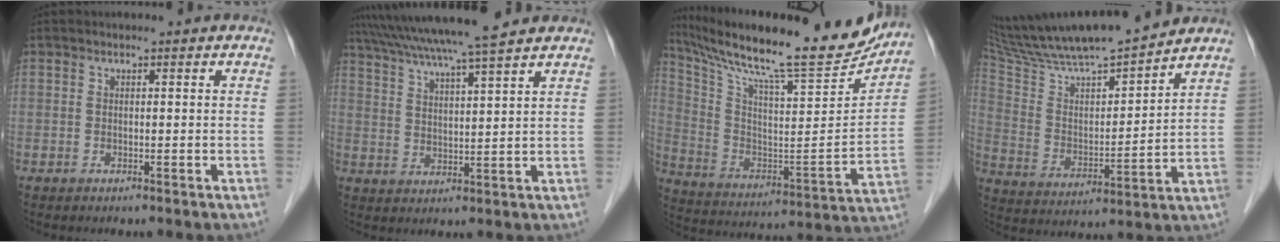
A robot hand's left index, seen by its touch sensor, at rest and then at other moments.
{"total": 13.5, "force": [11.7, -1.0, 6.7], "torque": [-0.121, 0.023, 0.179]}
{"total": 25.6, "force": [22.5, 2.5, 12.0], "torque": [-0.219, -0.043, 0.340]}
{"total": 20.2, "force": [18.1, 0.9, 8.9], "torque": [-0.160, 0.008, 0.314]}